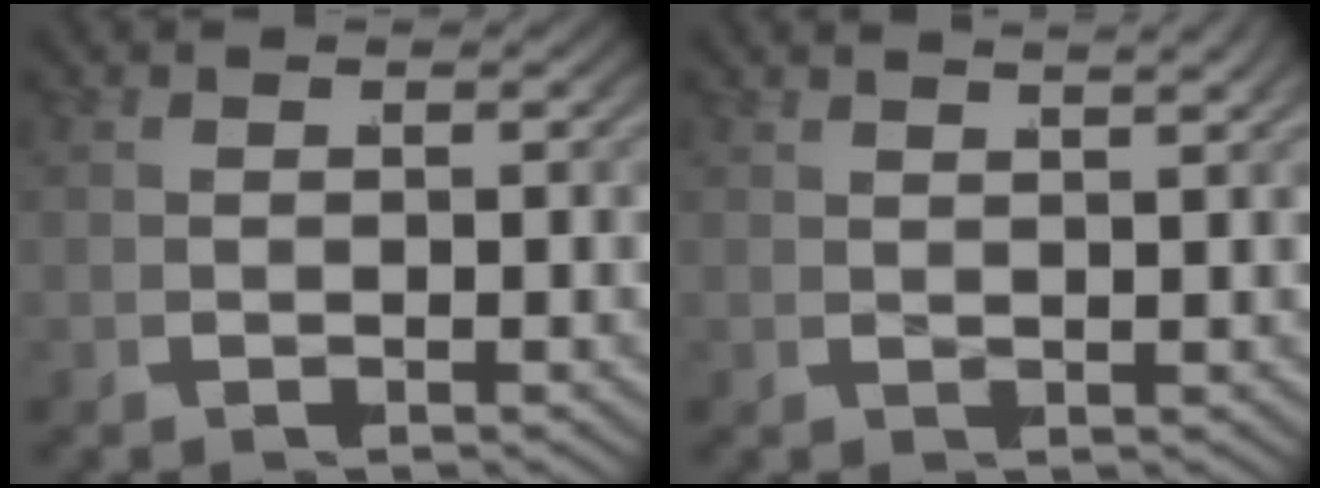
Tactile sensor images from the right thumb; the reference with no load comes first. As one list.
[{"total": 2.2, "force": [1.9, 0.1, 1.2], "torque": [-0.003, 0.008, 0.029]}]